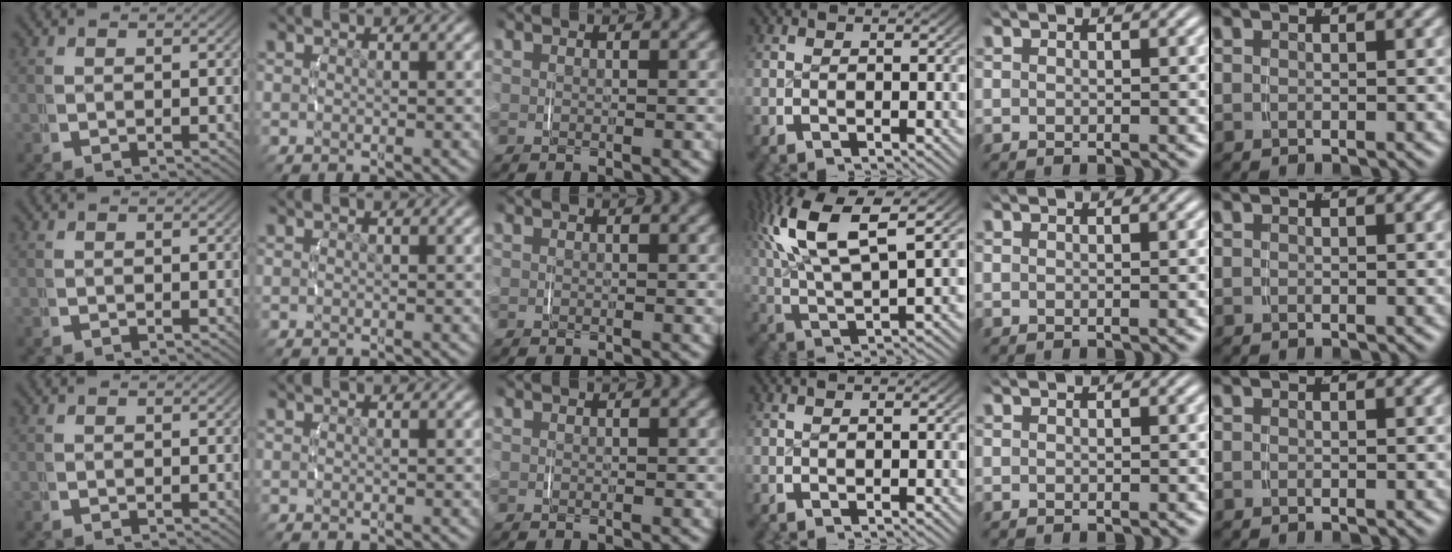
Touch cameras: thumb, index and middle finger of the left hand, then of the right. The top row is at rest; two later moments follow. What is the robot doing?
{"motion": "lift_and_place", "object": "string"}